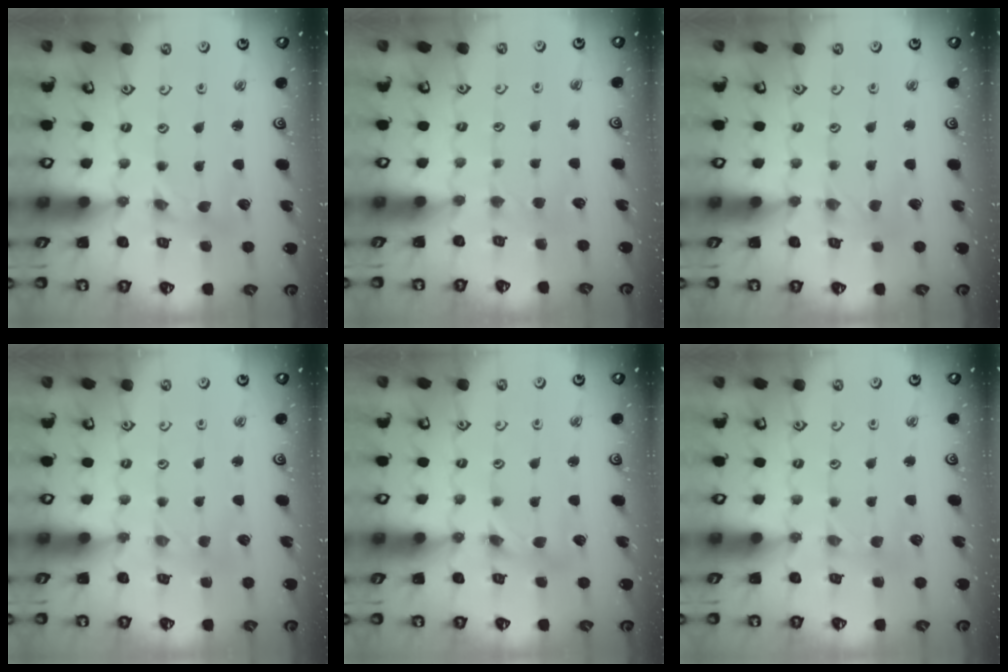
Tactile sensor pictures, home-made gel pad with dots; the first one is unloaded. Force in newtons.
{"total": 2.5, "press": 2.4, "slide": 0.4}
{"total": 0.0}
{"total": 0.8, "press": 0.8, "slide": 0.2}
{"total": 2.5, "press": 2.4, "slide": 0.3}
{"total": 1.6, "press": 1.6, "slide": 0.3}